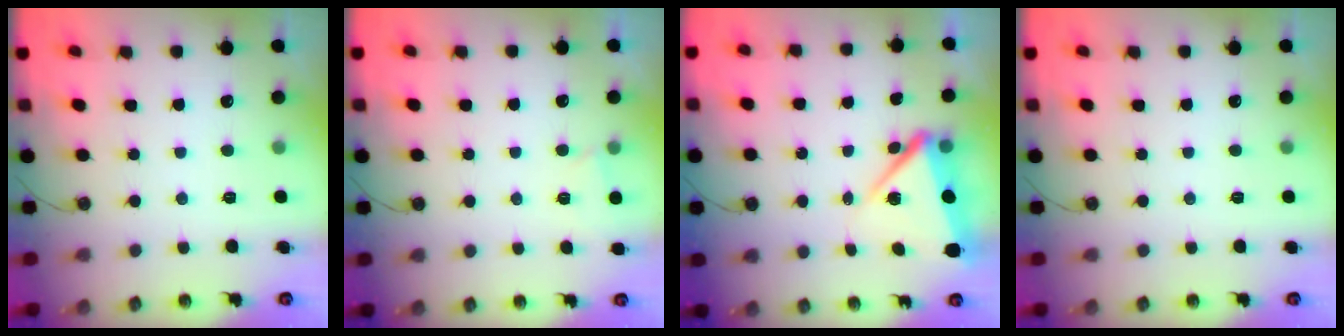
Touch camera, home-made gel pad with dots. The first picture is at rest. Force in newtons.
{"total": 1.7, "press": 1.6, "slide": 0.4}
{"total": 6.7, "press": 6.6, "slide": 1.3}
{"total": 0.0}